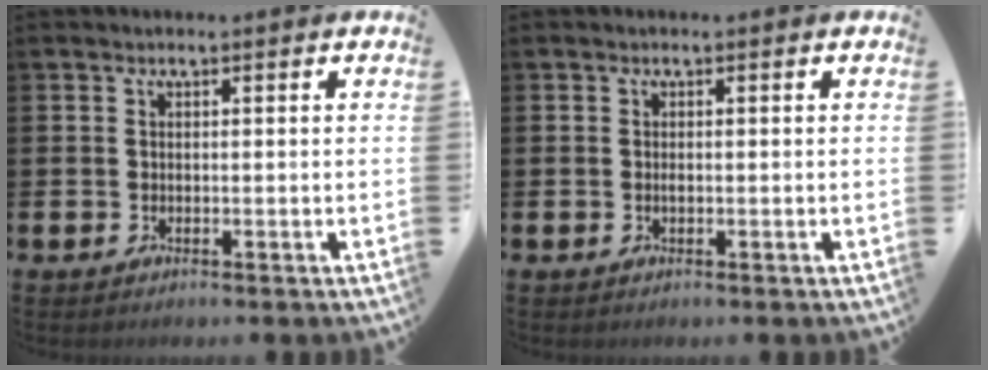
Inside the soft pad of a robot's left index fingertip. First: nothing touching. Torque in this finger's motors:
{"motor_torque": [0.17, 0.11, -0.01, 0.04]}